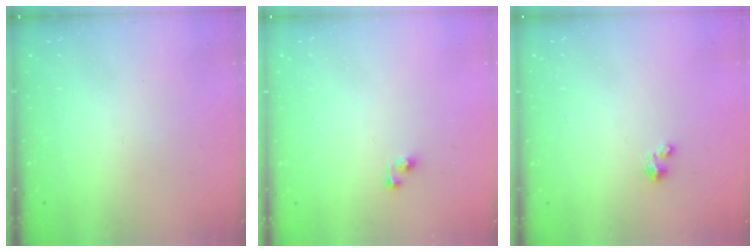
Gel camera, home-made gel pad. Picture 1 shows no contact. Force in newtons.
{"total": 3.4, "press": 3.4, "slide": 0.0}
{"total": 1.6, "press": 1.6, "slide": 0.2}